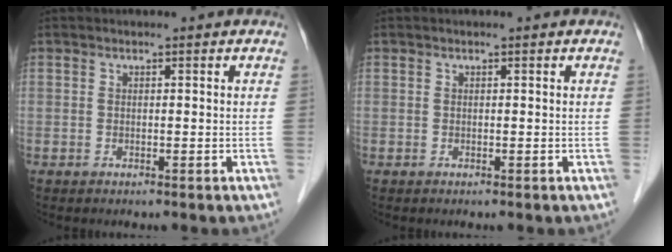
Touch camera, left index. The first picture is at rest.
{"total": 0.0}